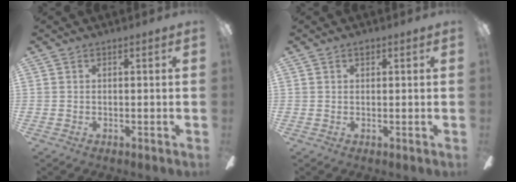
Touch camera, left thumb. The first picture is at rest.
{"total": 1.0, "force": [0.6, 0.6, 0.5], "torque": [-0.003, 0.000, 0.009]}